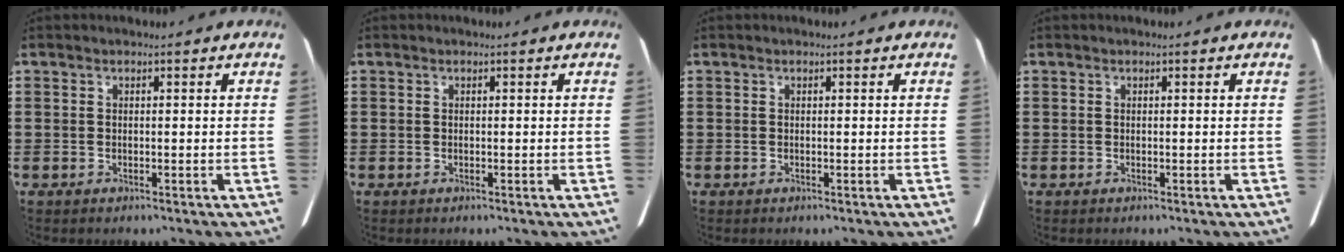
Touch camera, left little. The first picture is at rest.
{"total": 0.0}
{"total": 0.0}
{"total": 0.0}